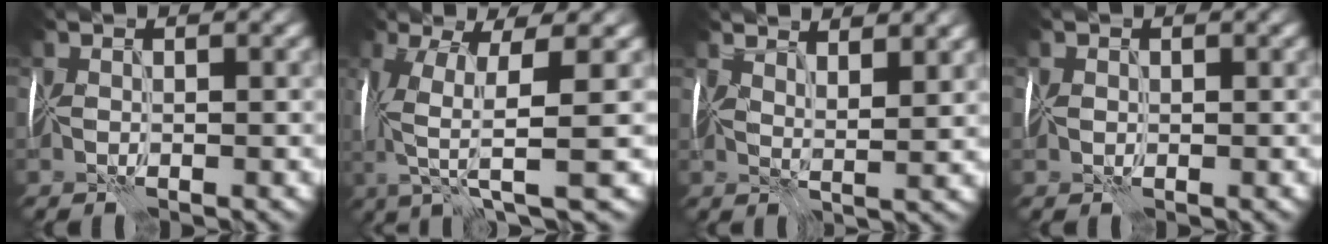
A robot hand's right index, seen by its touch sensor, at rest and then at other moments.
{"total": 6.8, "force": [0.1, 1.6, 6.6], "torque": [-0.152, -0.001, 0.001]}
{"total": 4.5, "force": [3.7, 0.9, 2.4], "torque": [-0.044, 0.006, 0.054]}
{"total": 0.7, "force": [0.2, 0.6, 0.1], "torque": [-0.002, 0.005, 0.001]}